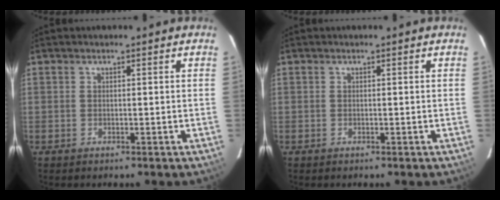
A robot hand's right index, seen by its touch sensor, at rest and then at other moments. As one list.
[{"total": 0.0}]